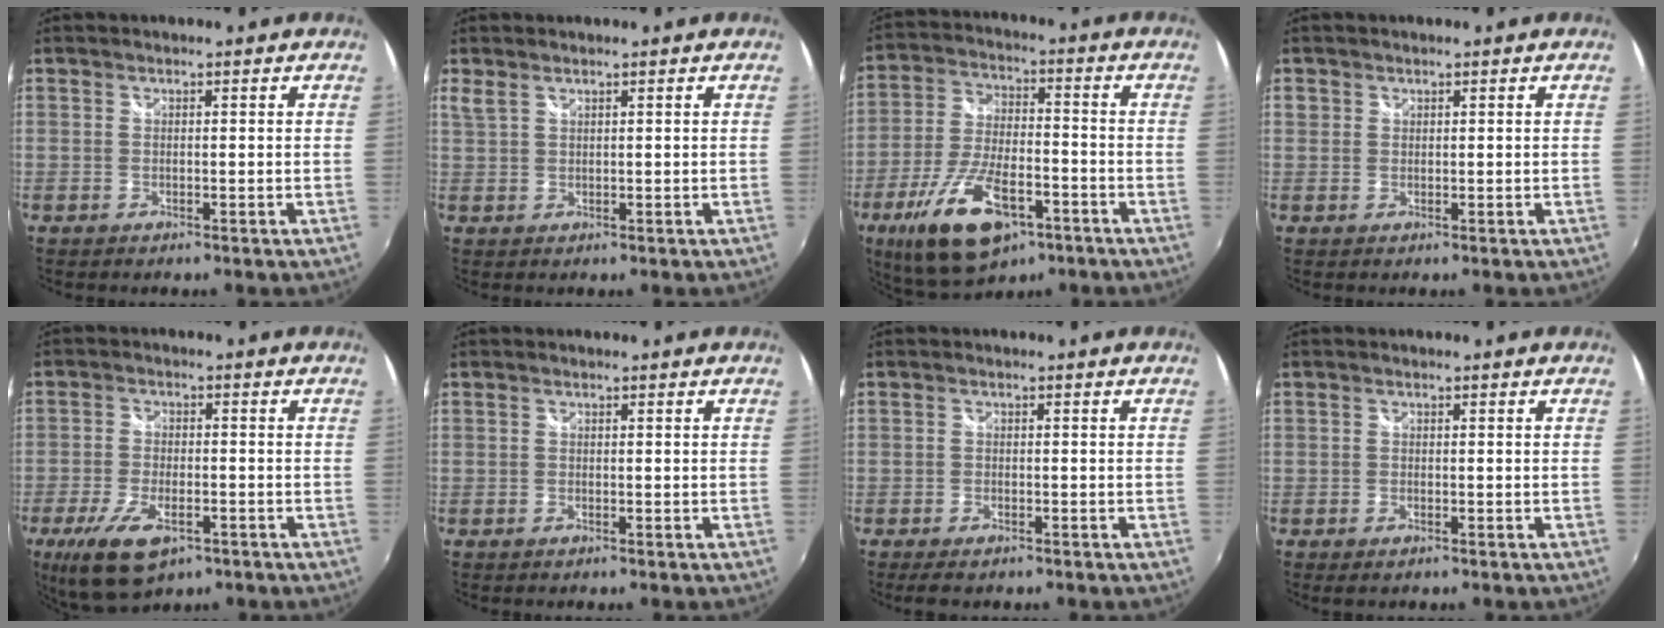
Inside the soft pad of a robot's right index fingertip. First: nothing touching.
{"total": 1.6, "force": [1.1, 0.6, 1.0], "torque": [-0.025, 0.002, 0.025]}
{"total": 17.5, "force": [-9.3, 7.5, 12.8], "torque": [-0.264, -0.030, -0.159]}
{"total": 1.1, "force": [0.2, 1.0, 0.2], "torque": [-0.004, 0.002, 0.000]}
{"total": 11.6, "force": [-6.4, 5.1, 8.2], "torque": [-0.187, -0.033, -0.109]}
{"total": 0.0}
{"total": 3.5, "force": [-2.7, 1.3, 1.9], "torque": [-0.044, -0.013, -0.044]}
{"total": 1.2, "force": [-0.8, 0.6, 0.6], "torque": [-0.013, -0.005, -0.014]}